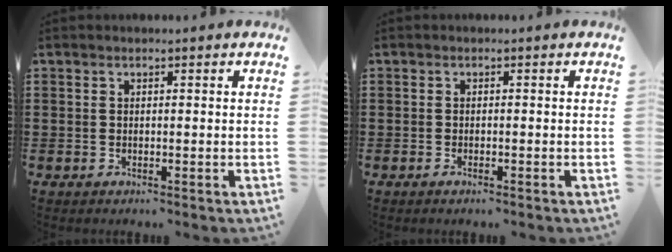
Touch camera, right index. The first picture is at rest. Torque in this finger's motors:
{"motor_torque": [0.25, 0.81, 0.03, -0.01]}